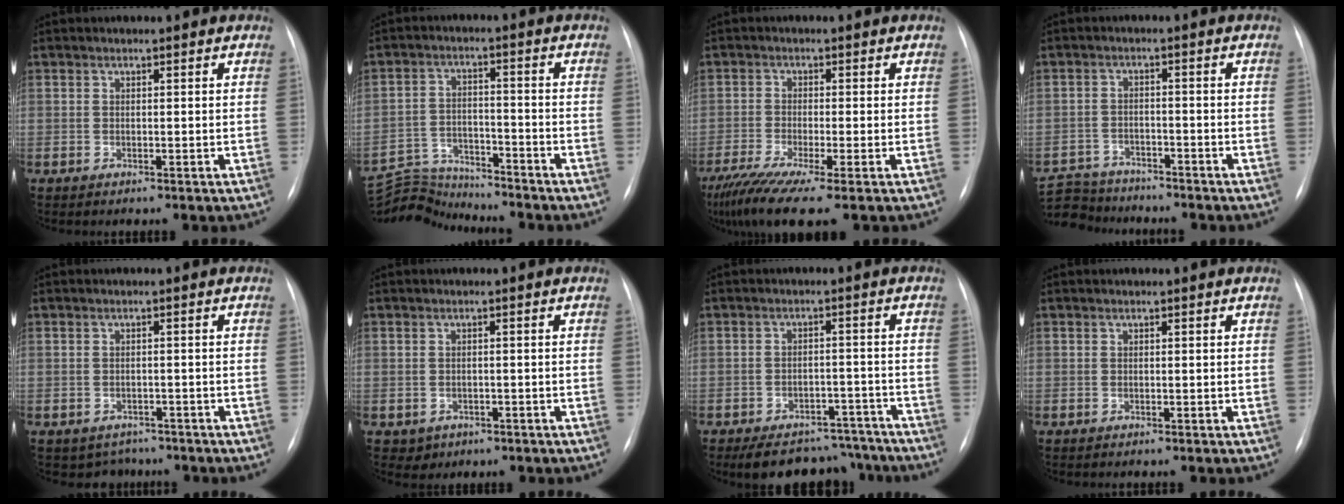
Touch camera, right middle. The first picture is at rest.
{"total": 9.5, "force": [-9.4, 1.0, -0.1], "torque": [-0.006, 0.016, -0.169]}
{"total": 9.9, "force": [-6.8, 0.6, 7.2], "torque": [-0.127, -0.023, -0.117]}
{"total": 8.7, "force": [-8.1, 2.8, 0.9], "torque": [-0.022, 0.007, -0.137]}
{"total": 3.9, "force": [-2.9, 2.5, 0.2], "torque": [0.003, 0.010, -0.037]}
{"total": 2.6, "force": [-1.1, 2.3, 0.5], "torque": [-0.010, 0.007, -0.005]}
{"total": 12.9, "force": [-11.2, 5.5, 3.3], "torque": [-0.034, 0.022, -0.141]}
{"total": 0.0}